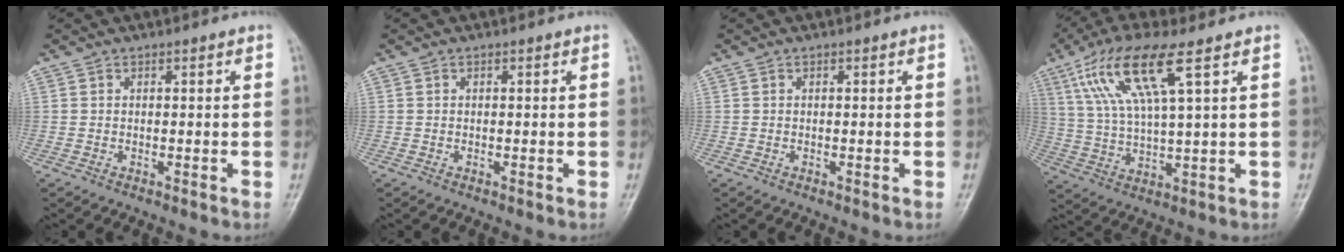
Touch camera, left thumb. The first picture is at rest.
{"total": 0.0}
{"total": 0.0}
{"total": 13.0, "force": [5.9, 2.7, 11.3], "torque": [-0.244, -0.007, 0.119]}